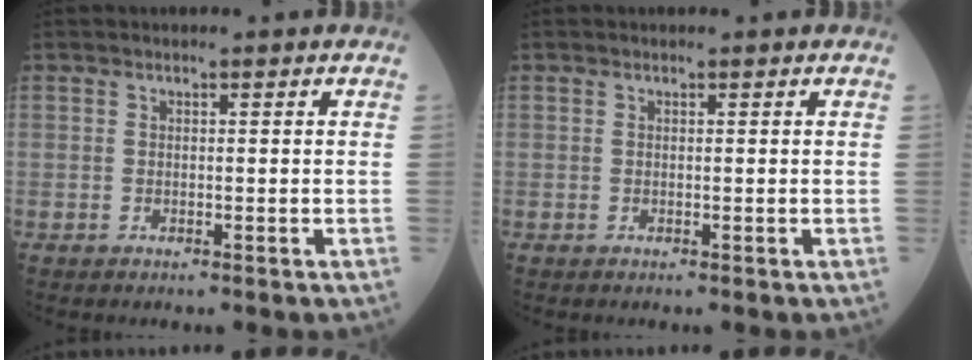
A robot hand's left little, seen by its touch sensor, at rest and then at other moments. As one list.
[{"total": 0.0}]